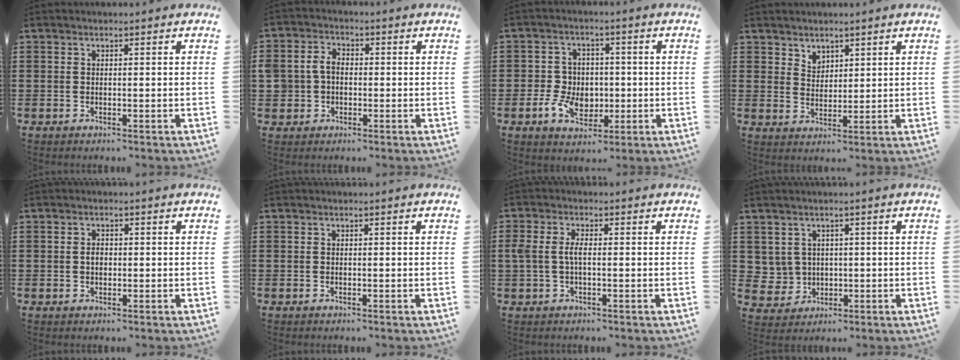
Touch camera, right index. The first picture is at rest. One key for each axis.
{"total": 3.6, "fx": -0.2, "fy": 3.1, "fz": 1.8, "tx": -0.052, "ty": 0.009, "tz": -0.009}
{"total": 6.2, "fx": -1.2, "fy": 4.9, "fz": 3.6, "tx": -0.086, "ty": 0.011, "tz": -0.023}
{"total": 3.0, "fx": 2.4, "fy": 1.7, "fz": -0.1, "tx": -0.007, "ty": 0.002, "tz": 0.047}
{"total": 1.6, "fx": -0.1, "fy": 1.1, "fz": 1.2, "tx": -0.024, "ty": 0.007, "tz": -0.004}
{"total": 0.0}
{"total": 3.1, "fx": -0.2, "fy": 1.3, "fz": 2.8, "tx": -0.074, "ty": -0.004, "tz": -0.011}
{"total": 3.1, "fx": 1.1, "fy": 2.9, "fz": 0.4, "tx": -0.024, "ty": 0.005, "tz": 0.021}